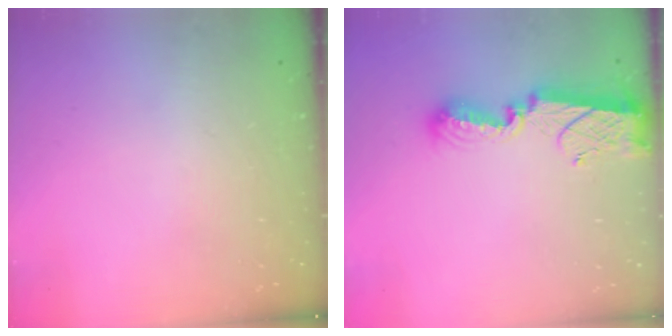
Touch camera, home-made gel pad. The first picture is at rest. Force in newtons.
{"total": 11.4, "press": 11.4, "slide": 0.8}